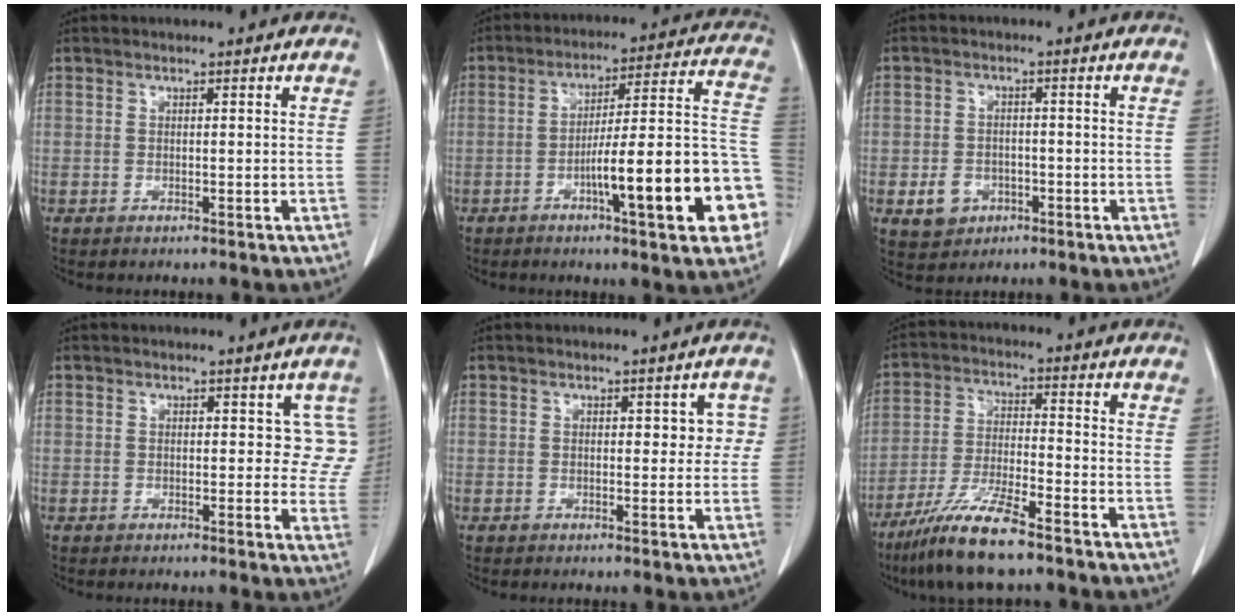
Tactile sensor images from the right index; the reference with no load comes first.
{"total": 18.9, "force": [-6.7, 2.0, 17.6], "torque": [-0.189, 0.029, -0.088]}
{"total": 4.6, "force": [-1.8, 3.8, 1.8], "torque": [-0.031, 0.004, -0.020]}
{"total": 4.7, "force": [1.6, 3.1, 3.2], "torque": [0.001, 0.003, 0.010]}
{"total": 3.1, "force": [0.8, 2.1, 2.2], "torque": [-0.008, 0.013, 0.007]}
{"total": 10.5, "force": [-7.7, 0.9, 7.1], "torque": [-0.146, -0.027, -0.146]}